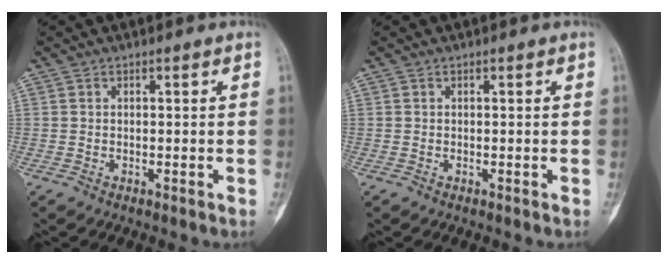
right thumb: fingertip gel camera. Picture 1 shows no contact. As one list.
[{"total": 0.0}]